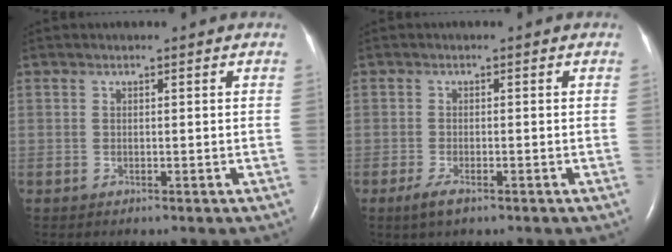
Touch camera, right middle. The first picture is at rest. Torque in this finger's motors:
{"motor_torque": [0.47, -0.34, 0.01, 0.05]}